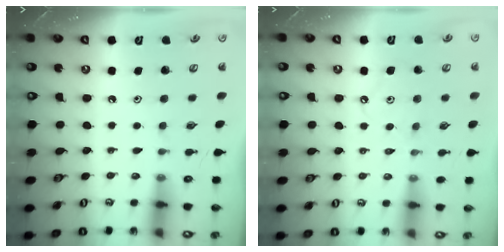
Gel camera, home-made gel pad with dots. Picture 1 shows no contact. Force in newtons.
{"total": 5.6, "press": 5.6, "slide": 0.7}